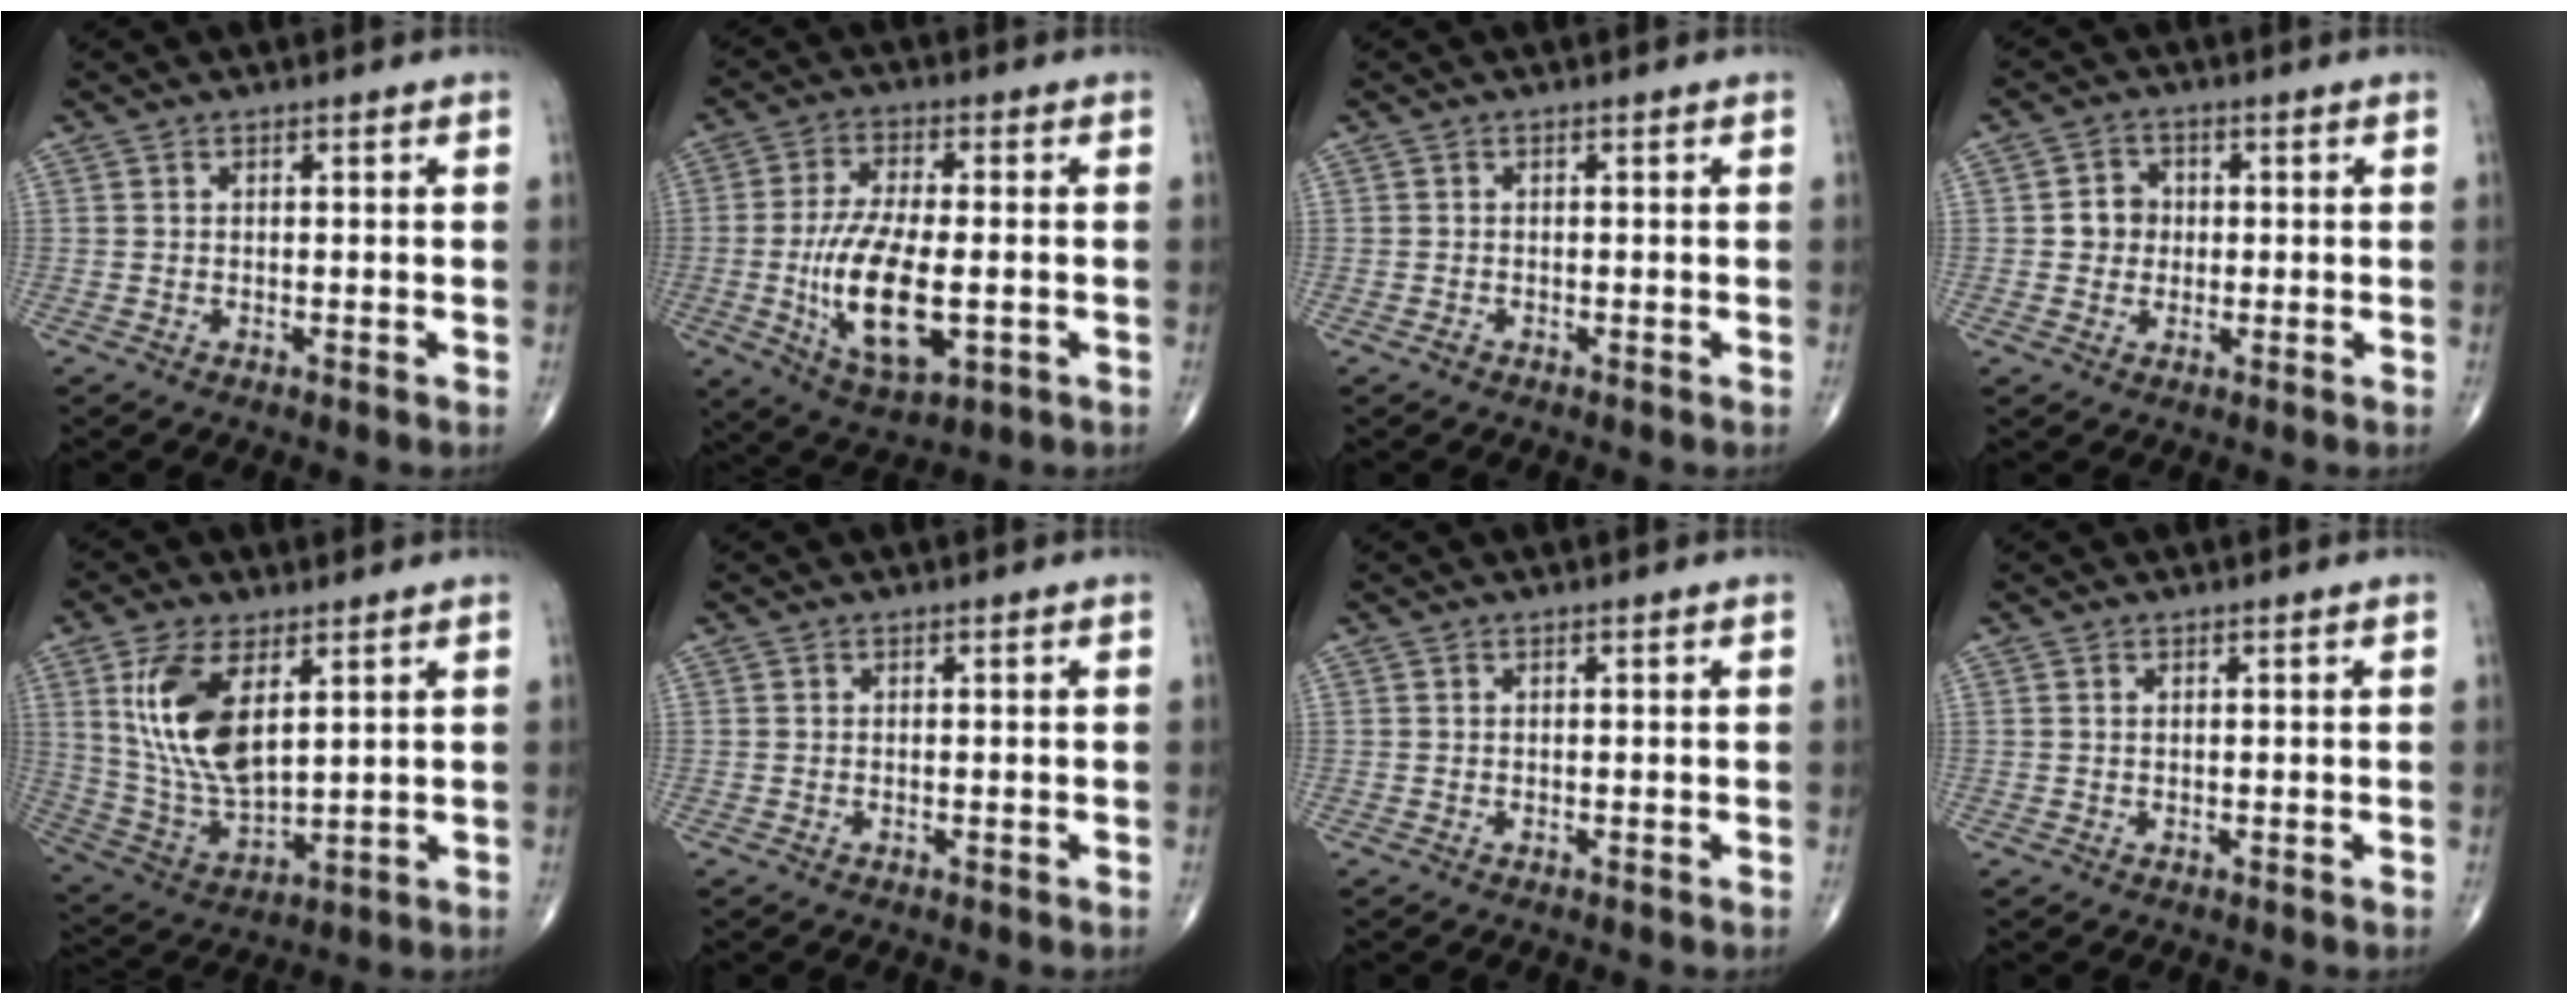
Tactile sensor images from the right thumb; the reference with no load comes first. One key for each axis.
{"total": 14.9, "fx": -2.6, "fy": 6.4, "fz": 13.3, "tx": -0.246, "ty": -0.006, "tz": -0.038}
{"total": 0.6, "fx": -0.4, "fy": 0.4, "fz": 0.2, "tx": -0.001, "ty": 0.002, "tz": -0.010}
{"total": 4.3, "fx": 0.1, "fy": 3.9, "fz": 1.8, "tx": -0.005, "ty": 0.006, "tz": -0.004}
{"total": 14.8, "fx": 5.1, "fy": 7.0, "fz": 12.0, "tx": -0.239, "ty": -0.023, "tz": 0.111}
{"total": 0.0}
{"total": 0.0}
{"total": 0.0}